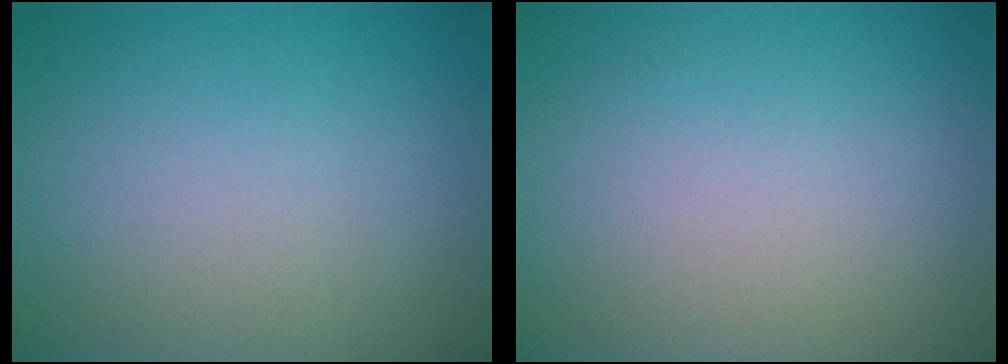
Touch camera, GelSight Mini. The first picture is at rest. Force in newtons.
{"total": 0.0}